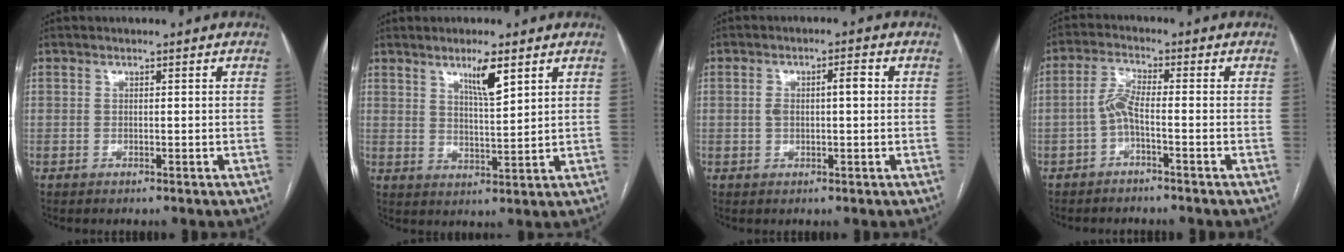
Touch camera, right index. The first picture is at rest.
{"total": 5.4, "force": [3.3, 0.7, 4.2], "torque": [-0.074, -0.007, 0.058]}
{"total": 4.0, "force": [0.3, 1.3, 3.7], "torque": [-0.075, 0.021, 0.008]}
{"total": 3.8, "force": [-1.6, 0.4, 3.5], "torque": [-0.074, 0.012, -0.033]}